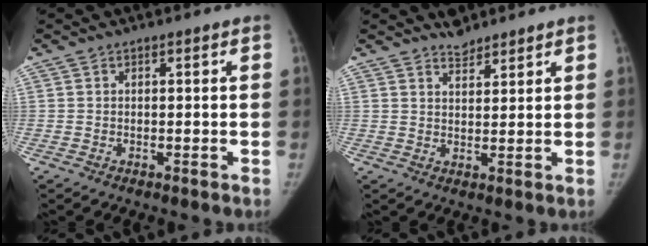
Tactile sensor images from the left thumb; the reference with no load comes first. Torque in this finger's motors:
{"motor_torque": [0.28, -0.13, 0.13, -0.69, 0.02]}